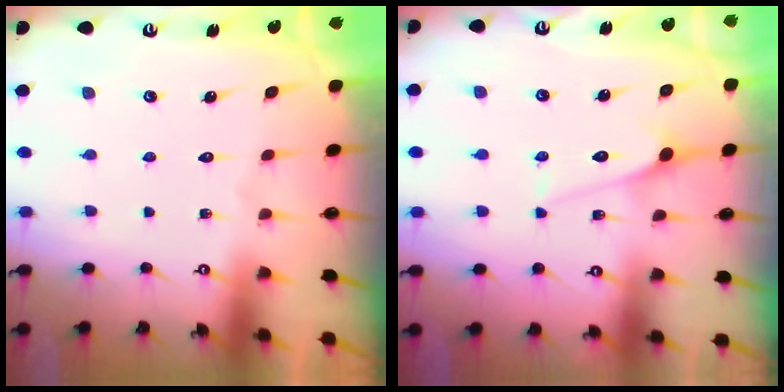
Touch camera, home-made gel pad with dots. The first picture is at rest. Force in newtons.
{"total": 5.0, "press": 5.0, "slide": 0.5}